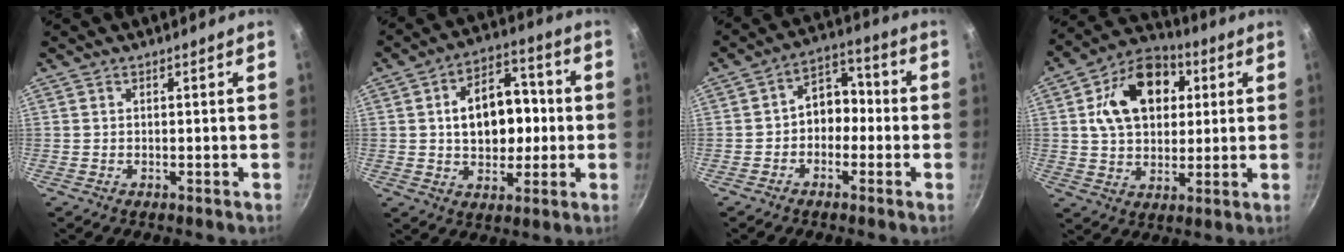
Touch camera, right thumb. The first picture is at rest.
{"total": 14.3, "force": [0.5, 9.9, 10.4], "torque": [-0.114, 0.024, 0.004]}
{"total": 7.4, "force": [-1.3, 5.7, 4.6], "torque": [-0.017, 0.035, -0.036]}
{"total": 16.5, "force": [4.2, 11.7, 10.8], "torque": [-0.144, 0.011, 0.057]}